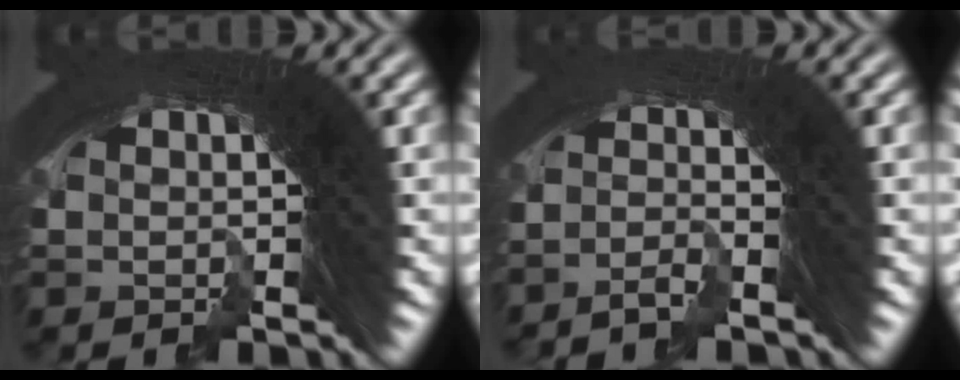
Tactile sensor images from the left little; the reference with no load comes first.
{"total": 3.4, "force": [-2.3, -1.5, -2.0], "torque": [0.037, -0.004, -0.044]}